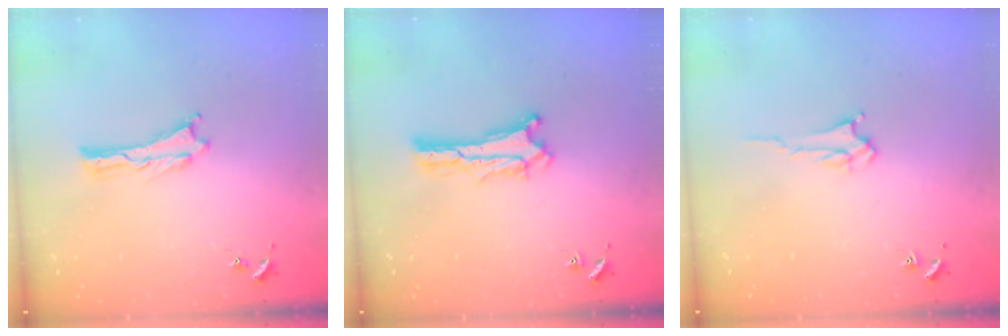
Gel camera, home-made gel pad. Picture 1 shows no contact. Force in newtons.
{"total": 0.9, "press": 0.9, "slide": 0.2}
{"total": 2.8, "press": 2.8, "slide": 0.4}